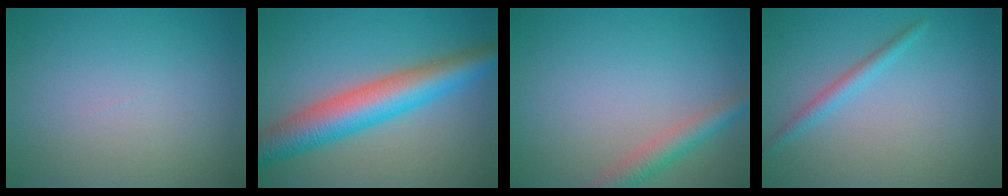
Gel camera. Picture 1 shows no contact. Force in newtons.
{"total": 7.9, "press": 7.9, "slide": 0.2}
{"total": 2.8, "press": 2.8, "slide": 0.1}
{"total": 1.7, "press": 1.7, "slide": 0.1}